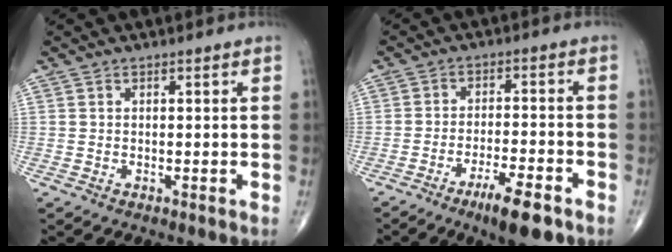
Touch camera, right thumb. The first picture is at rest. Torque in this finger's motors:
{"motor_torque": [2.36, 2.65, 0.46, -0.45, 0.06]}